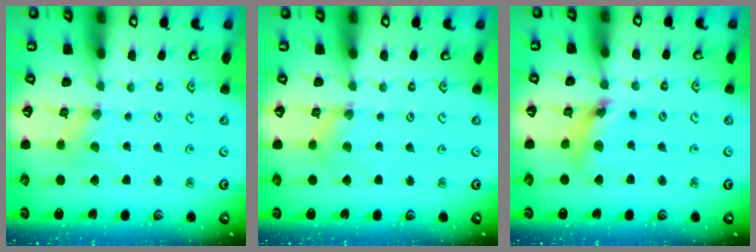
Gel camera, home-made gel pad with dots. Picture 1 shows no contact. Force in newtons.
{"total": 1.5, "press": 1.5, "slide": 0.4}
{"total": 10.0, "press": 9.9, "slide": 1.0}